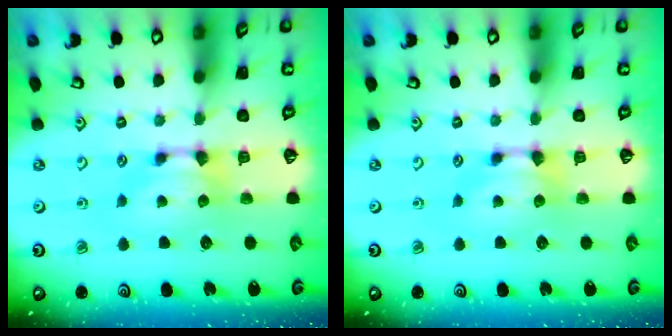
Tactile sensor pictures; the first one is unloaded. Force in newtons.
{"total": 0.0}